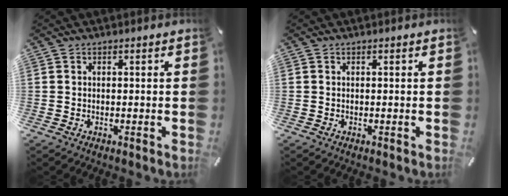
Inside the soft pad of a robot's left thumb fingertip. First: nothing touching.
{"total": 0.0}